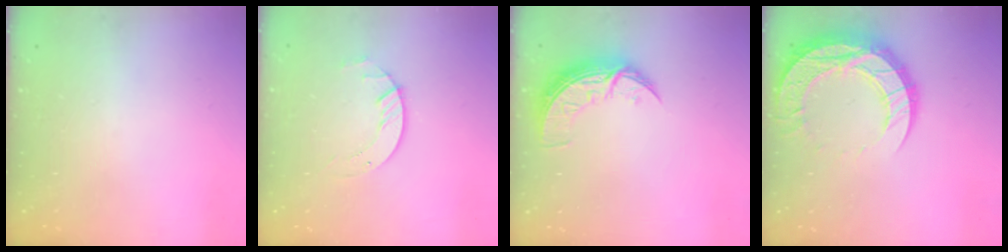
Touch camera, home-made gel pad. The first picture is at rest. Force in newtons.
{"total": 3.6, "press": 3.6, "slide": 0.4}
{"total": 9.0, "press": 9.0, "slide": 0.5}
{"total": 18.4, "press": 18.4, "slide": 1.6}